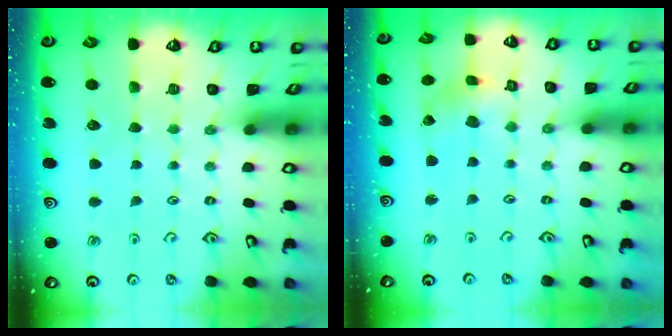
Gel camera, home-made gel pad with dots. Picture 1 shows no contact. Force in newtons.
{"total": 2.2, "press": 2.2, "slide": 0.4}